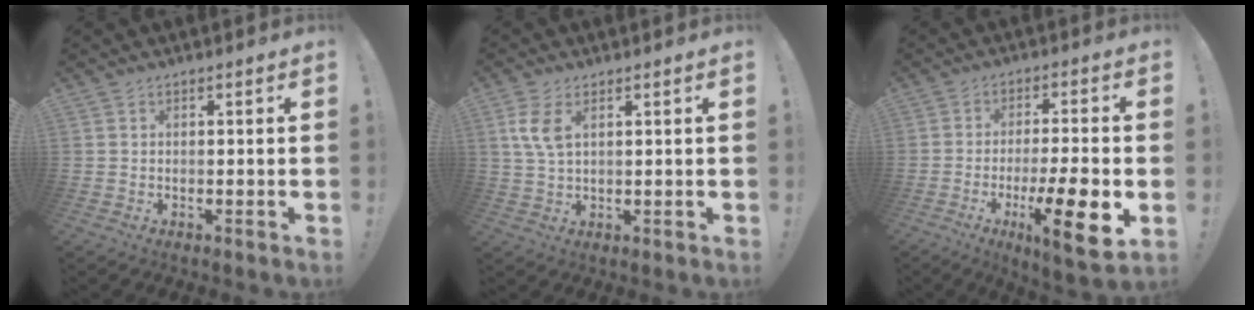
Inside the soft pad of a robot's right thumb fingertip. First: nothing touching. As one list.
[{"total": 6.7, "force": [2.6, 3.3, 5.2], "torque": [-0.098, -0.009, 0.044]}, {"total": 15.2, "force": [-5.5, 2.8, 13.9], "torque": [-0.202, 0.011, -0.080]}]